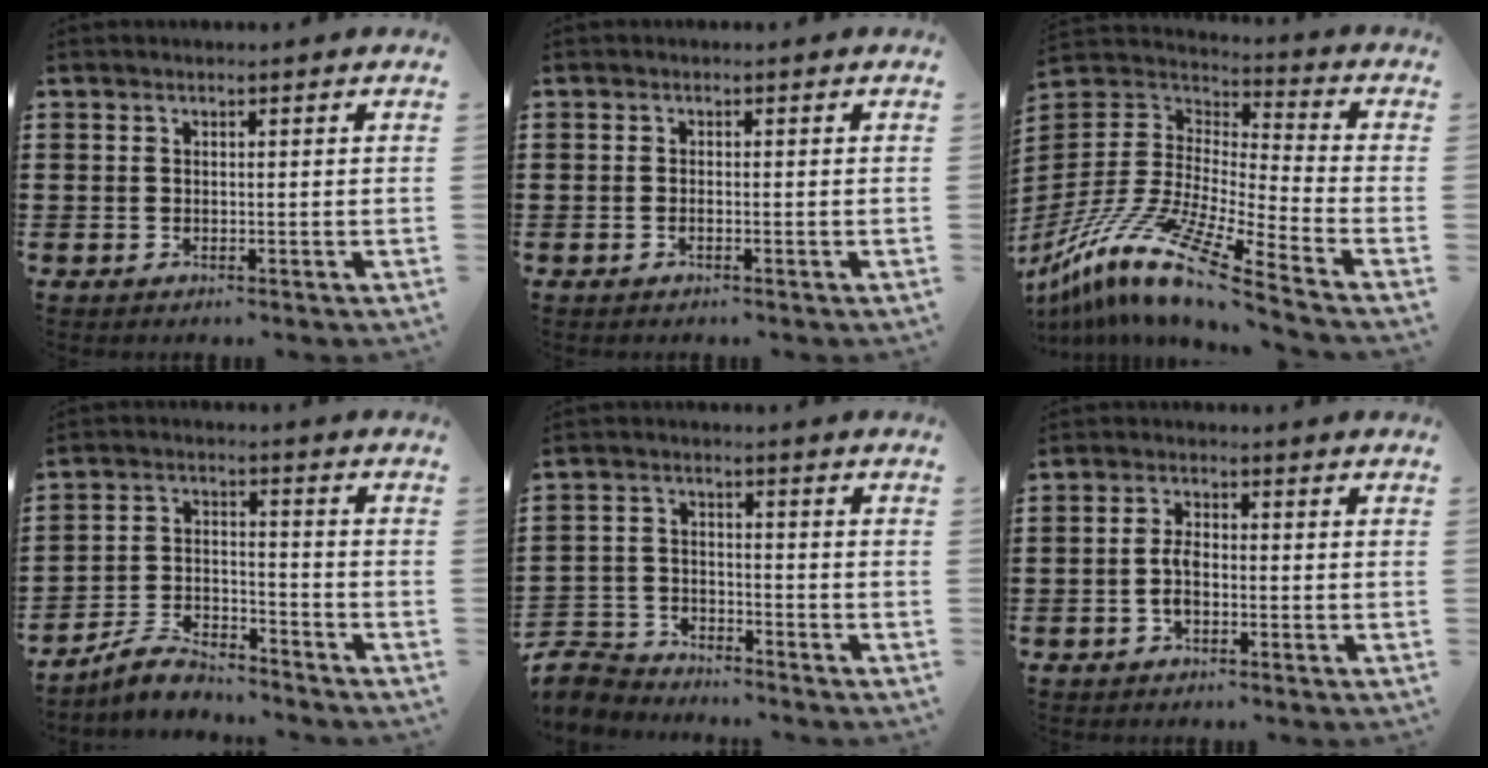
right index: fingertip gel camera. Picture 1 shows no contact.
{"total": 0.6, "force": [-0.3, -0.1, 0.5], "torque": [-0.011, -0.007, -0.004]}
{"total": 13.8, "force": [-10.6, 1.0, 8.8], "torque": [-0.199, 0.001, -0.212]}
{"total": 6.0, "force": [-5.7, 1.2, 1.6], "torque": [-0.038, 0.009, -0.112]}
{"total": 5.4, "force": [-5.2, 1.3, 0.1], "torque": [-0.031, 0.001, -0.114]}
{"total": 3.2, "force": [-1.0, 1.6, 2.6], "torque": [-0.066, -0.005, -0.021]}